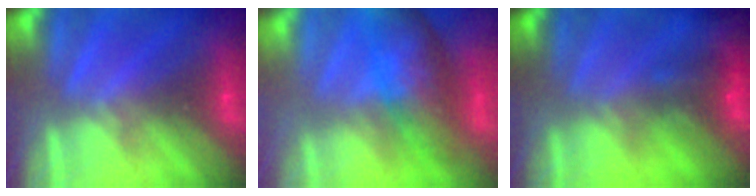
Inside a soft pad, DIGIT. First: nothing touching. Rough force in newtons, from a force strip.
{"total": 6.0}
{"total": 5.9}